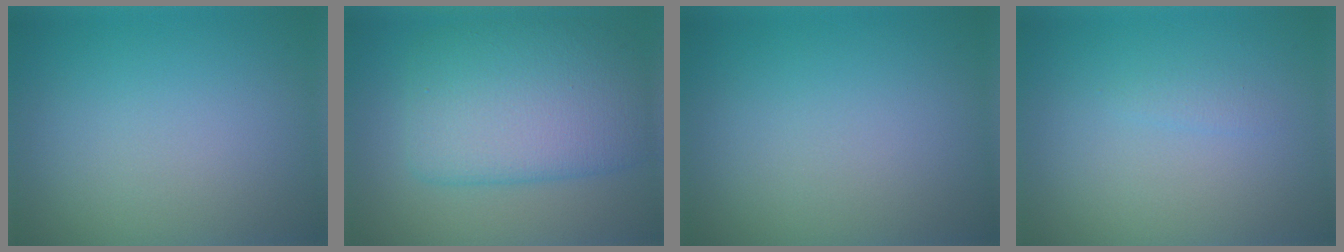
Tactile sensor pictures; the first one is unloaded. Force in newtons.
{"total": 7.7, "press": 7.7, "slide": 0.1}
{"total": 0.0}
{"total": 0.7, "press": 0.7, "slide": 0.0}